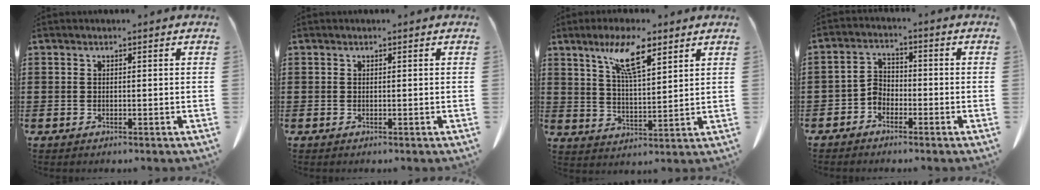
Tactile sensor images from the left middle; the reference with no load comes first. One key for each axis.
{"total": 0.0}
{"total": 9.2, "fx": 5.9, "fy": 2.3, "fz": 6.6, "tx": -0.135, "ty": -0.006, "tz": 0.101}
{"total": 3.2, "fx": -2.1, "fy": 2.1, "fz": 1.1, "tx": -0.034, "ty": 0.006, "tz": -0.047}